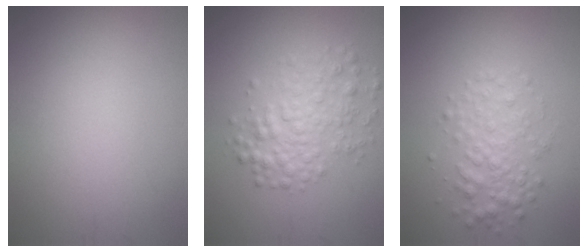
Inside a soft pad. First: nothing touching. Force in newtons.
{"total": 3.7, "press": 3.7, "slide": 0.1}
{"total": 3.0, "press": 3.0, "slide": 0.0}